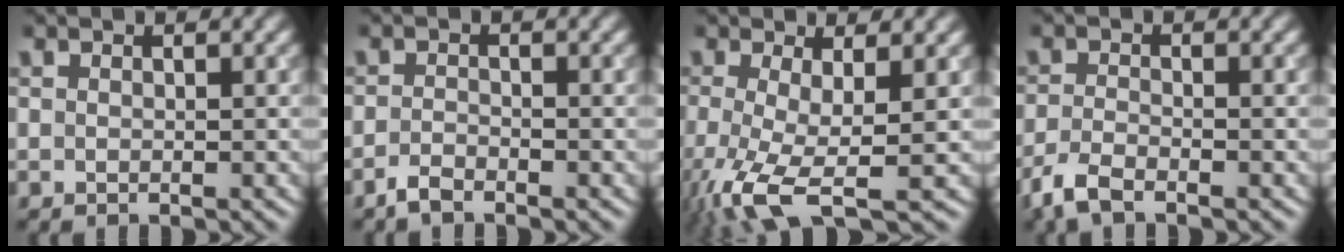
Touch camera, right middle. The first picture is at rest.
{"total": 1.5, "force": [-1.3, 0.2, 0.5], "torque": [-0.017, 0.000, -0.030]}
{"total": 6.6, "force": [-2.5, 1.7, 5.8], "torque": [-0.126, -0.015, -0.050]}
{"total": 2.8, "force": [-2.3, 0.6, 1.5], "torque": [-0.042, -0.009, -0.055]}